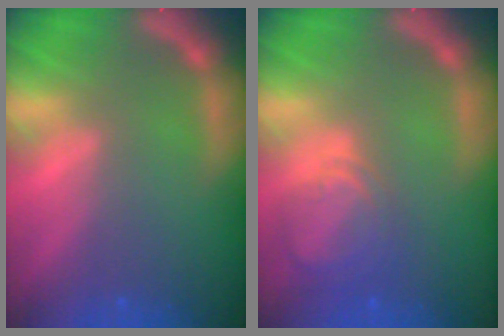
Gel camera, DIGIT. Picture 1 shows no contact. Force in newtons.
{"total": 4.5}